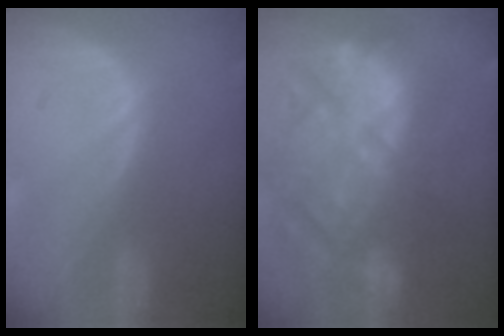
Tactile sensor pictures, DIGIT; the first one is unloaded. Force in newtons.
{"total": 14.0, "press": 12.5, "slide": 6.4}